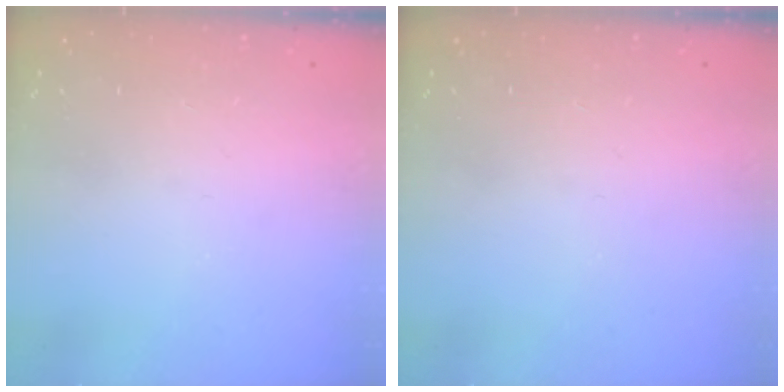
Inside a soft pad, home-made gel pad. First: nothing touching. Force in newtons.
{"total": 0.0}